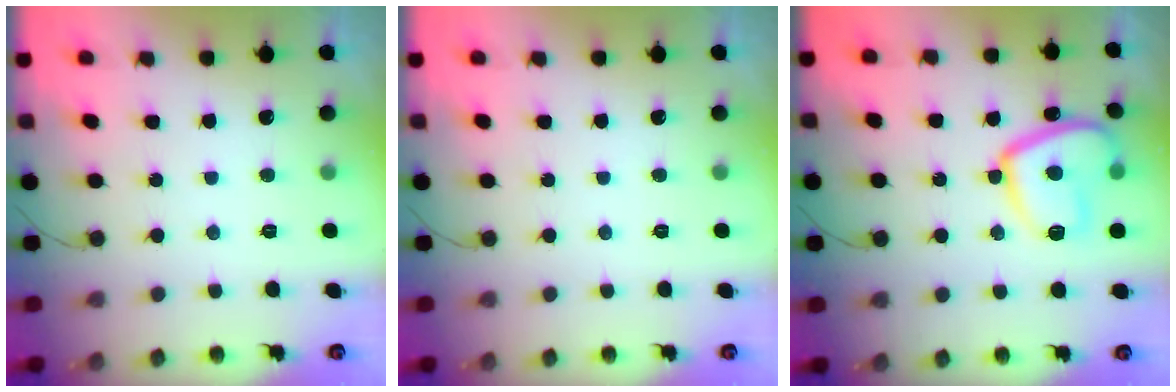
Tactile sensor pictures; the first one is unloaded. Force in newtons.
{"total": 0.0}
{"total": 14.2, "press": 14.2, "slide": 1.3}